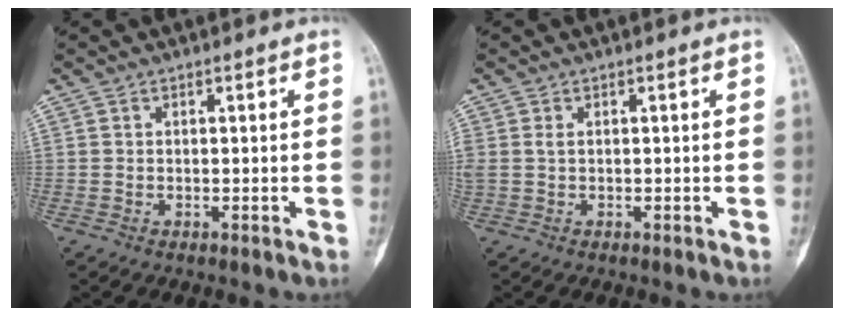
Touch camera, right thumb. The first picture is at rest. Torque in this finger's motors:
{"motor_torque": [0.23, 0.24, 0.57, 0.07, 0.04]}